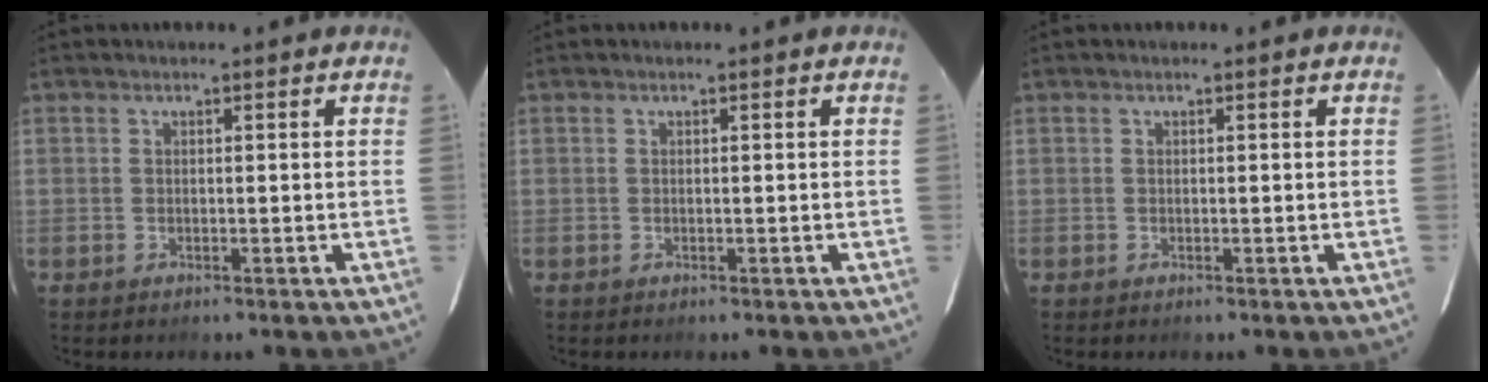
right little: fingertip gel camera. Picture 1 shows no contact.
{"total": 0.0}
{"total": 0.0}